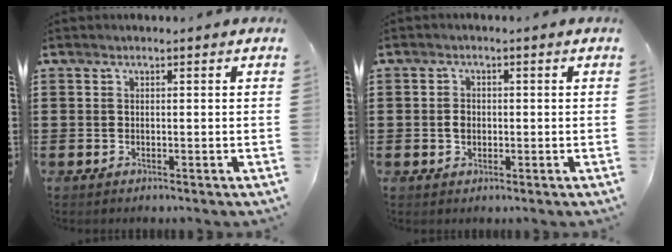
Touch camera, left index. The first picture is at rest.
{"total": 1.9, "force": [-0.1, 1.5, 1.2], "torque": [-0.026, 0.007, -0.004]}